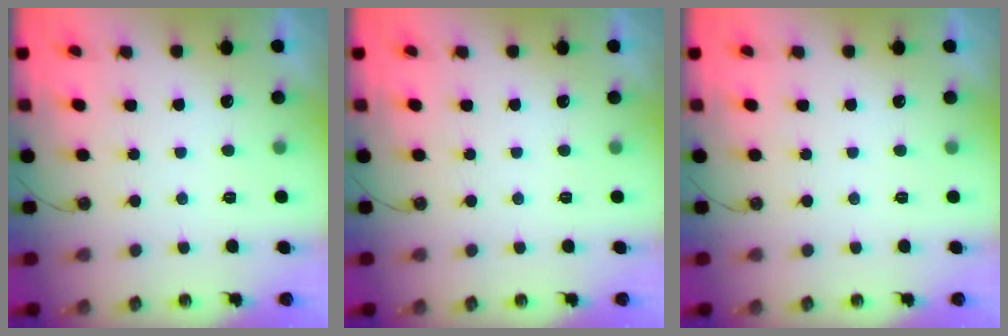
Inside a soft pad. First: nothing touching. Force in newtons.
{"total": 0.0}
{"total": 0.0}